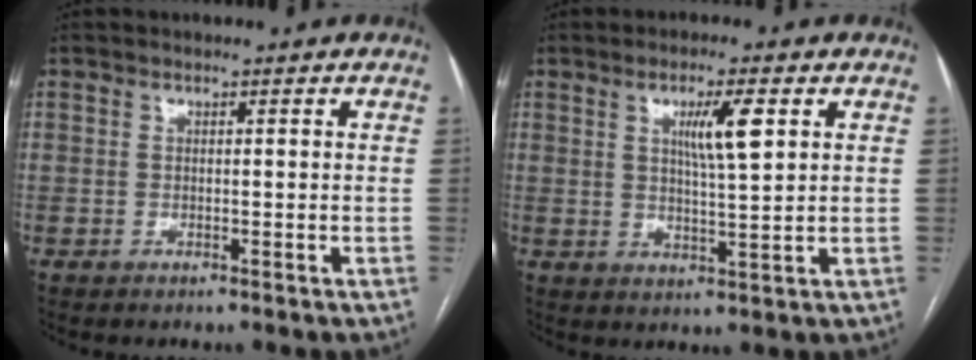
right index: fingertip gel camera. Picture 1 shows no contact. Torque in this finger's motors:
{"motor_torque": [0.56, 0.20, 0.20, 0.08]}